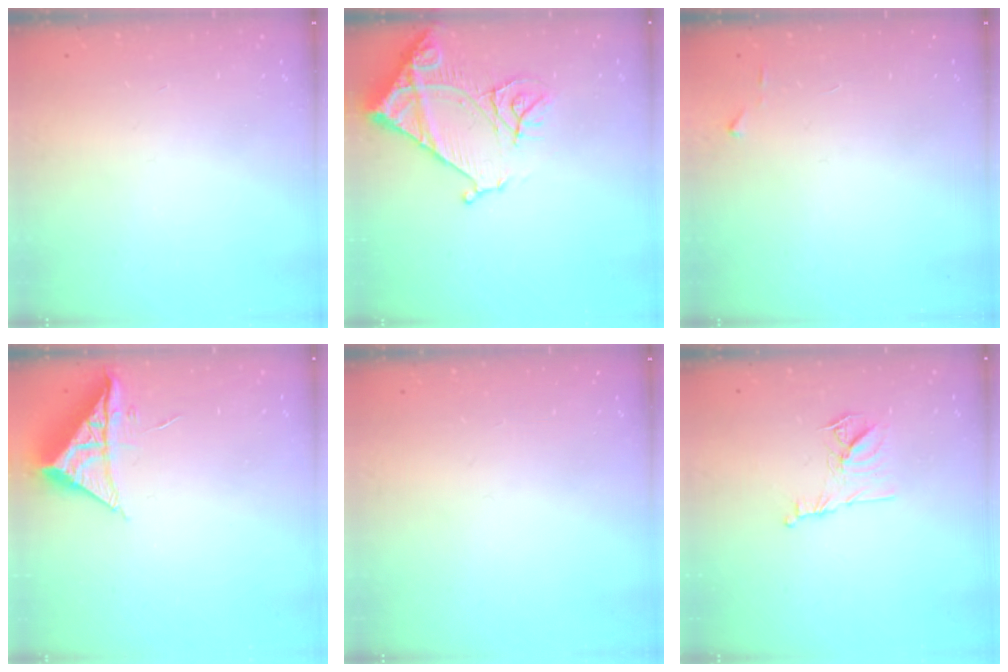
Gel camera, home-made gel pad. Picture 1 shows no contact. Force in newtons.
{"total": 14.4, "press": 14.3, "slide": 1.7}
{"total": 3.7, "press": 3.7, "slide": 0.4}
{"total": 8.6, "press": 8.6, "slide": 0.2}
{"total": 0.0}
{"total": 9.6, "press": 9.6, "slide": 0.9}